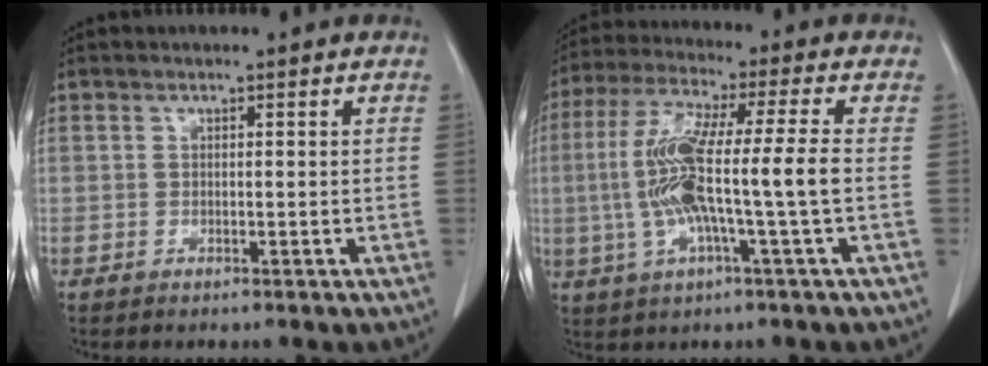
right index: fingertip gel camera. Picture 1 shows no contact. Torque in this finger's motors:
{"motor_torque": [1.49, -0.65, 0.63, 0.21]}